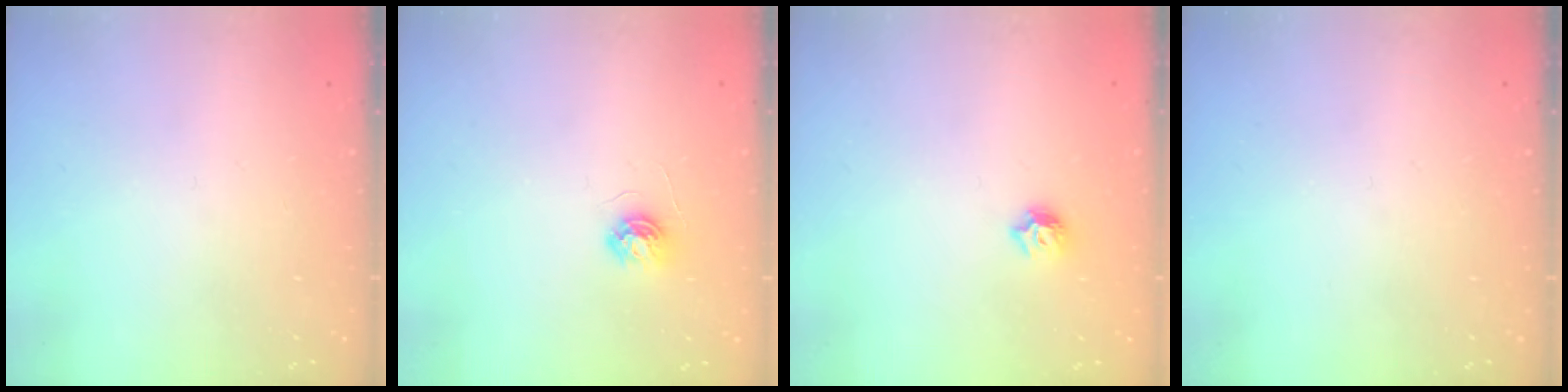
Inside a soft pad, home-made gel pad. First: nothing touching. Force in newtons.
{"total": 5.2, "press": 5.2, "slide": 0.5}
{"total": 6.5, "press": 6.5, "slide": 0.7}
{"total": 0.0}